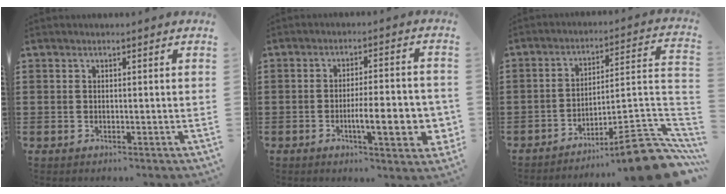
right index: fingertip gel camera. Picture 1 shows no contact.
{"total": 9.0, "force": [-2.4, 2.4, 8.4], "torque": [-0.117, -0.005, -0.038]}
{"total": 11.1, "force": [-8.5, 1.2, 6.9], "torque": [-0.089, 0.018, -0.159]}